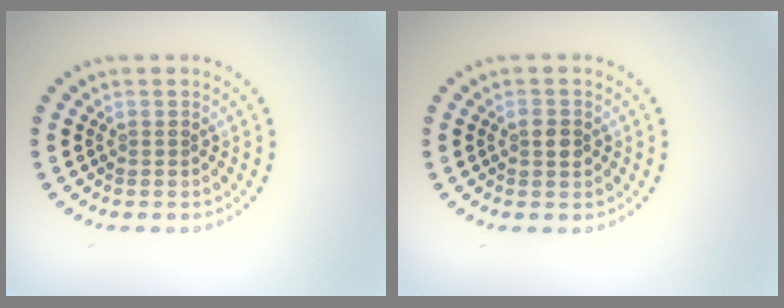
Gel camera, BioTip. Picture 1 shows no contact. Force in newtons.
{"total": 1.4, "press": 1.4, "slide": 0.1}